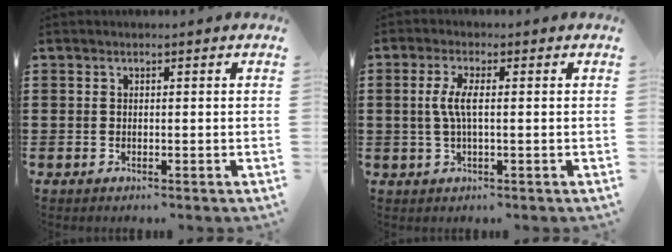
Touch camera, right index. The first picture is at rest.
{"total": 4.2, "force": [-0.1, 0.9, 4.1], "torque": [-0.089, -0.005, -0.008]}